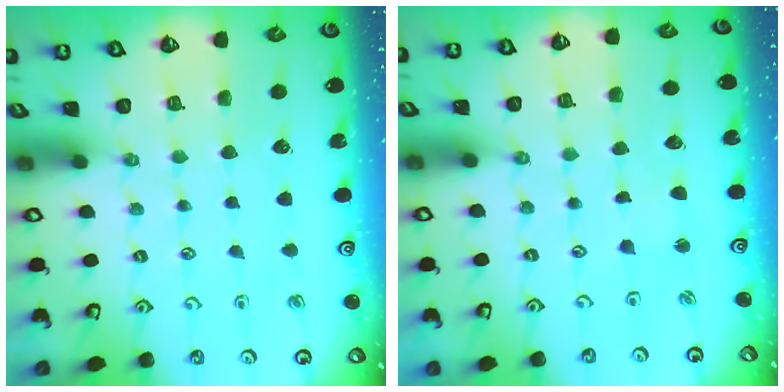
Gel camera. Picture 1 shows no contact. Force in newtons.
{"total": 2.0, "press": 2.0, "slide": 0.3}